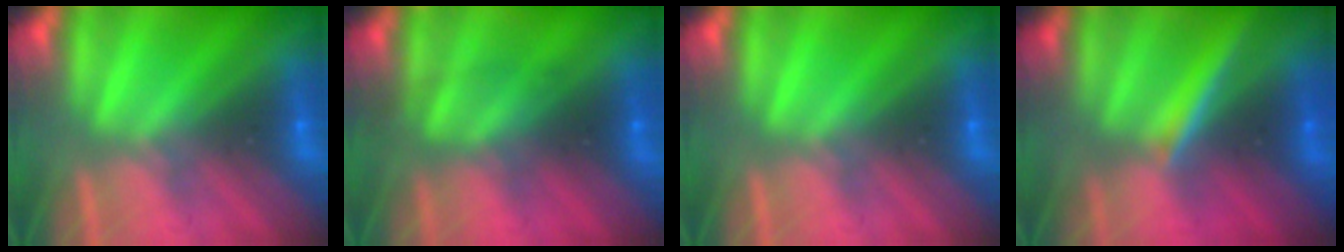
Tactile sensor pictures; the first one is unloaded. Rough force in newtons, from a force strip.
{"total": 2.4}
{"total": 0.0}
{"total": 5.2}